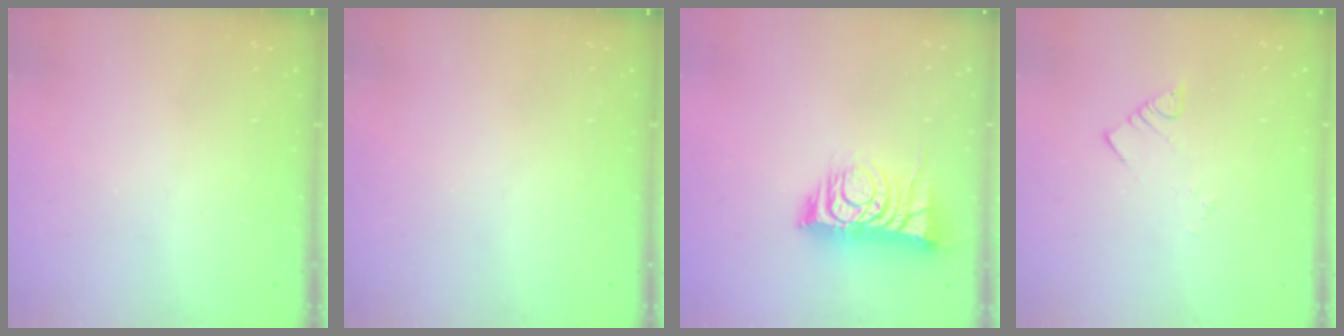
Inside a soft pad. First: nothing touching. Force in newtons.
{"total": 0.0}
{"total": 9.2, "press": 9.2, "slide": 0.7}
{"total": 1.8, "press": 1.8, "slide": 0.3}